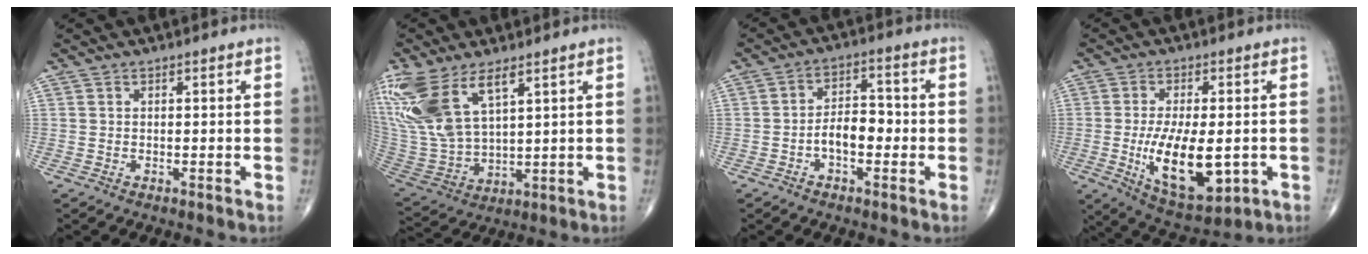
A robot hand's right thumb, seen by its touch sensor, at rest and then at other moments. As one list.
[{"total": 17.1, "force": [8.9, 7.5, 12.6], "torque": [-0.280, -0.030, 0.193]}, {"total": 6.3, "force": [-1.8, 3.6, 4.9], "torque": [-0.068, 0.027, -0.037]}, {"total": 14.8, "force": [-2.9, 6.7, 12.9], "torque": [-0.206, -0.015, -0.029]}]